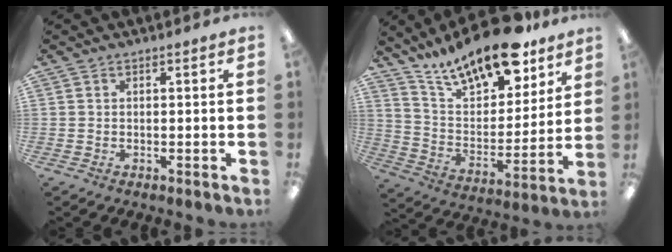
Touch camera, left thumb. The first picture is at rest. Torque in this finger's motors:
{"motor_torque": [2.09, 2.09, 1.46, -1.30, 0.10]}